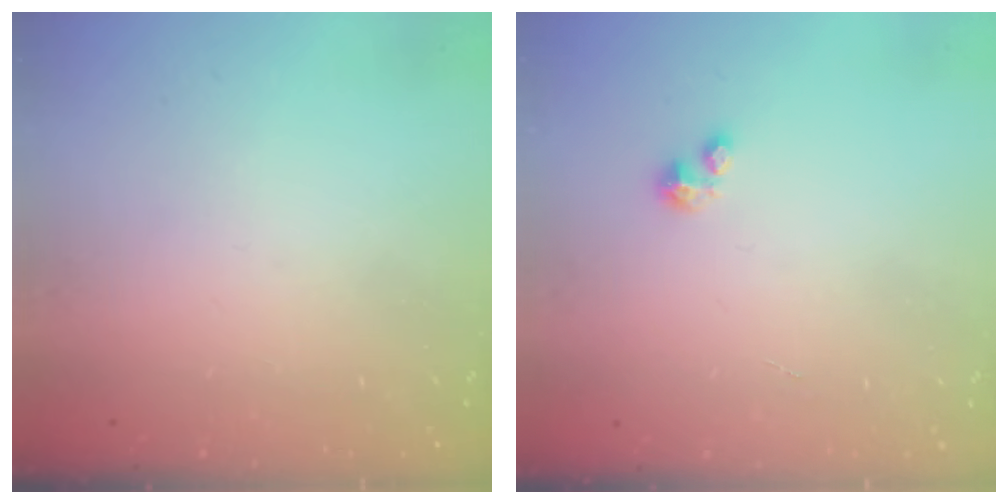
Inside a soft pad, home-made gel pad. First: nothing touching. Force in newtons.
{"total": 0.9, "press": 0.9, "slide": 0.3}